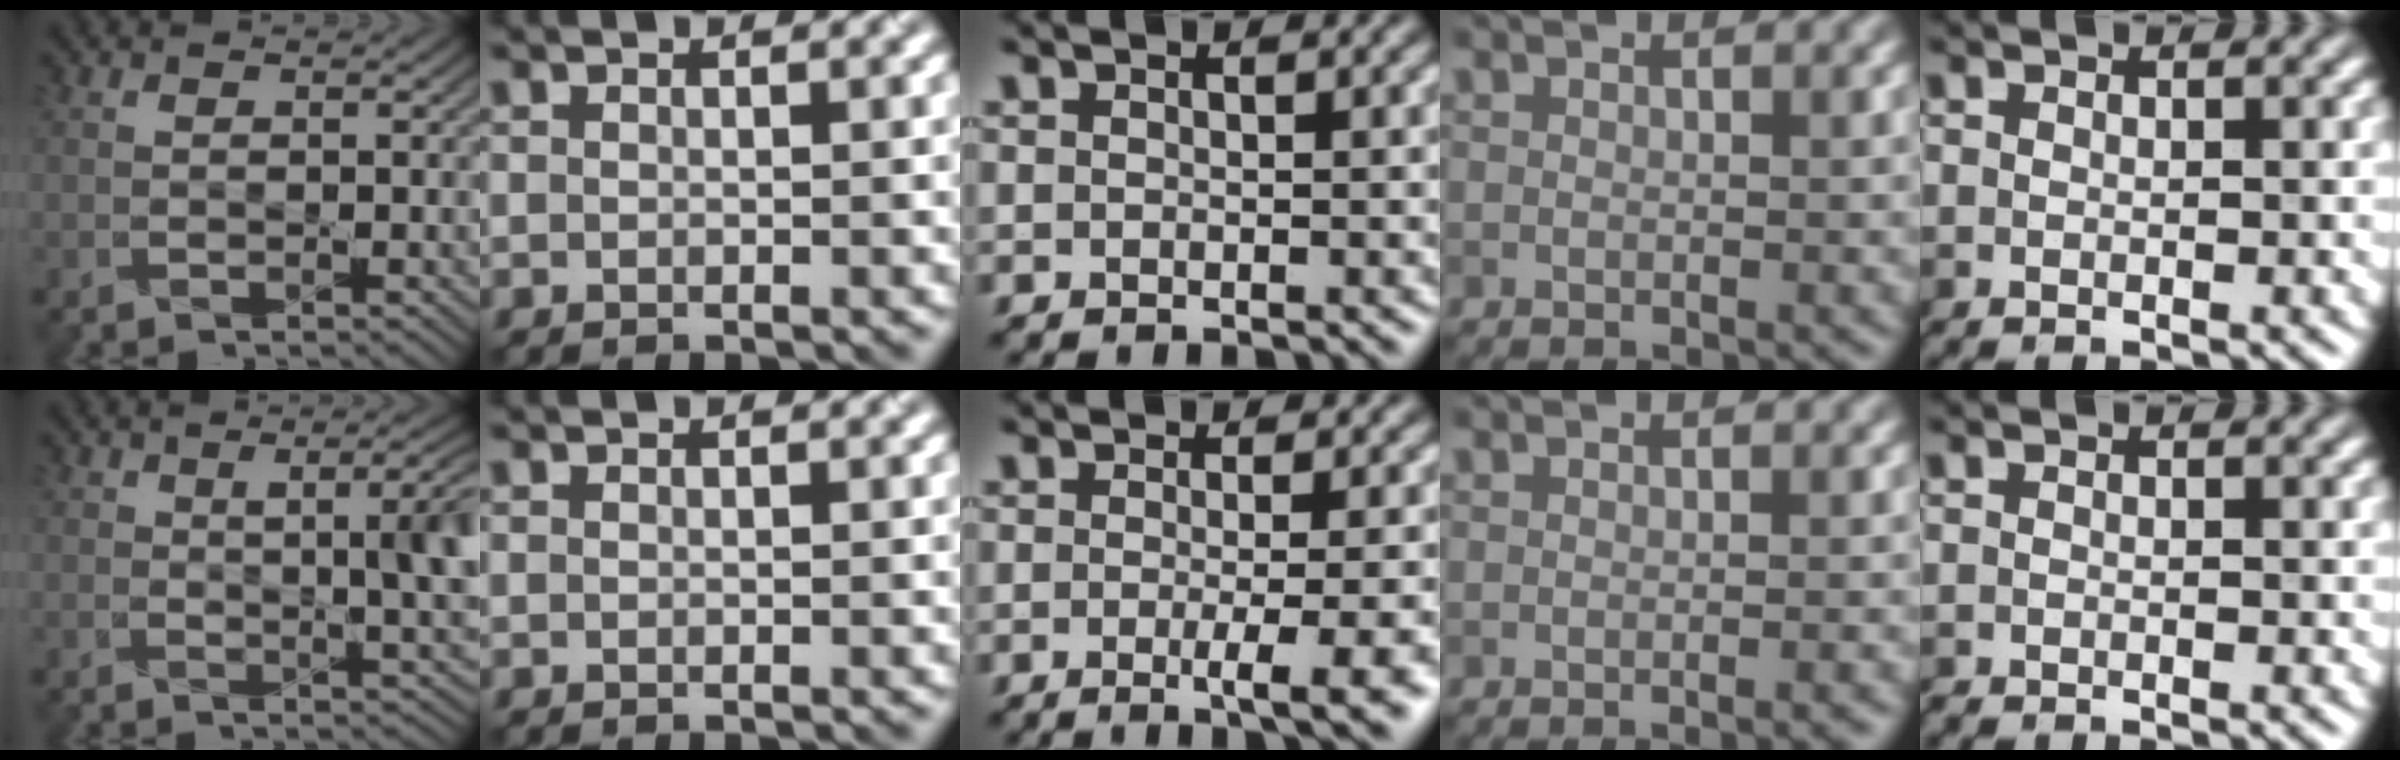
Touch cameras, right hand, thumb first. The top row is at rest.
{"thumb": {"total": 6.6, "force": [1.1, 2.6, 6.0], "torque": [-0.075, 0.003, 0.019]}, "middle": {"total": 5.2, "force": [-1.1, 1.4, 4.8], "torque": [-0.056, -0.009, -0.013]}, "ring": {"total": 1.1, "force": [-0.5, 0.3, 0.9], "torque": [-0.006, -0.001, -0.011]}, "little": {"total": 0.7, "force": [-0.7, 0.1, 0.0], "torque": [0.001, -0.001, -0.009]}}